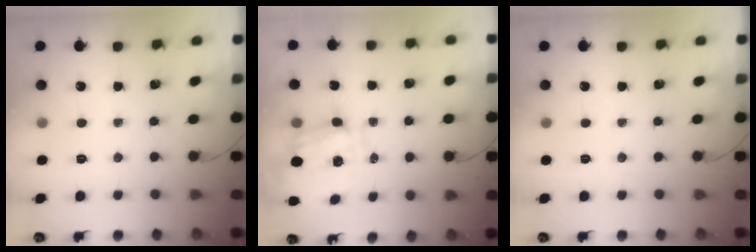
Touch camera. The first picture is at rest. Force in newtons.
{"total": 1.7, "press": 1.6, "slide": 0.3}
{"total": 0.0}